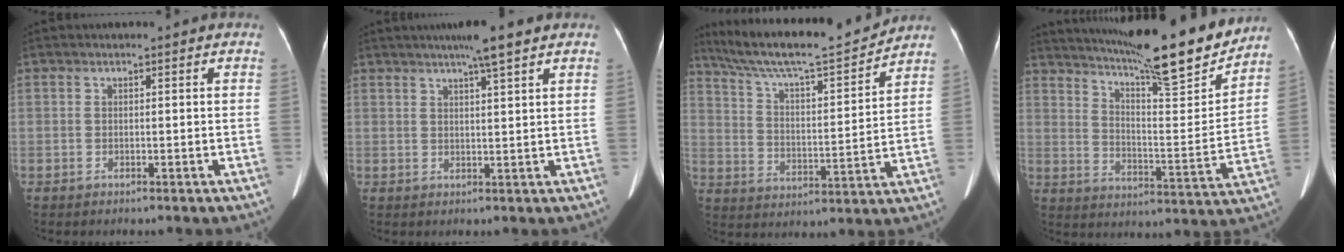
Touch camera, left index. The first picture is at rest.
{"total": 5.7, "force": [4.2, -0.4, 3.8], "torque": [-0.064, 0.010, 0.069]}
{"total": 17.6, "force": [16.1, 0.6, 7.2], "torque": [-0.133, 0.000, 0.258]}
{"total": 21.6, "force": [18.4, 1.1, 11.1], "torque": [-0.182, -0.030, 0.268]}